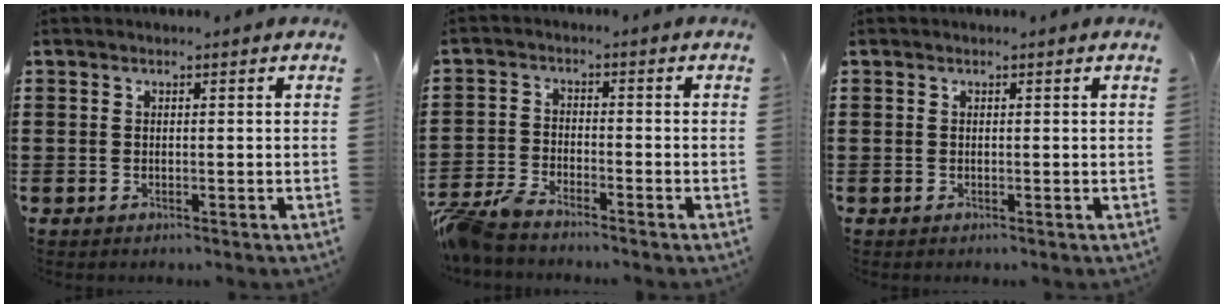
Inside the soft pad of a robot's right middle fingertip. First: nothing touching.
{"total": 4.4, "force": [-4.1, 0.4, 1.4], "torque": [-0.061, -0.013, -0.091]}
{"total": 0.0}